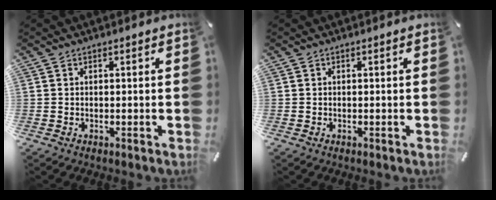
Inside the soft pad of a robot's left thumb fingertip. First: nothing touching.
{"total": 0.0}